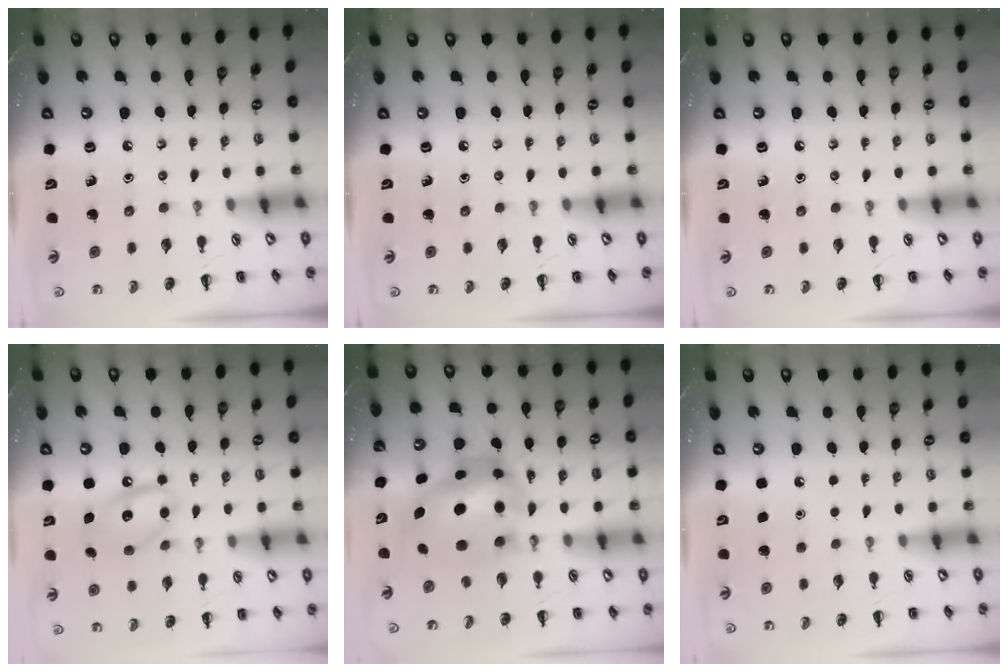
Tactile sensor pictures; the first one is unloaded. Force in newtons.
{"total": 0.0}
{"total": 0.0}
{"total": 12.0, "press": 11.9, "slide": 1.8}
{"total": 9.7, "press": 9.4, "slide": 2.4}
{"total": 1.6, "press": 1.6, "slide": 0.1}